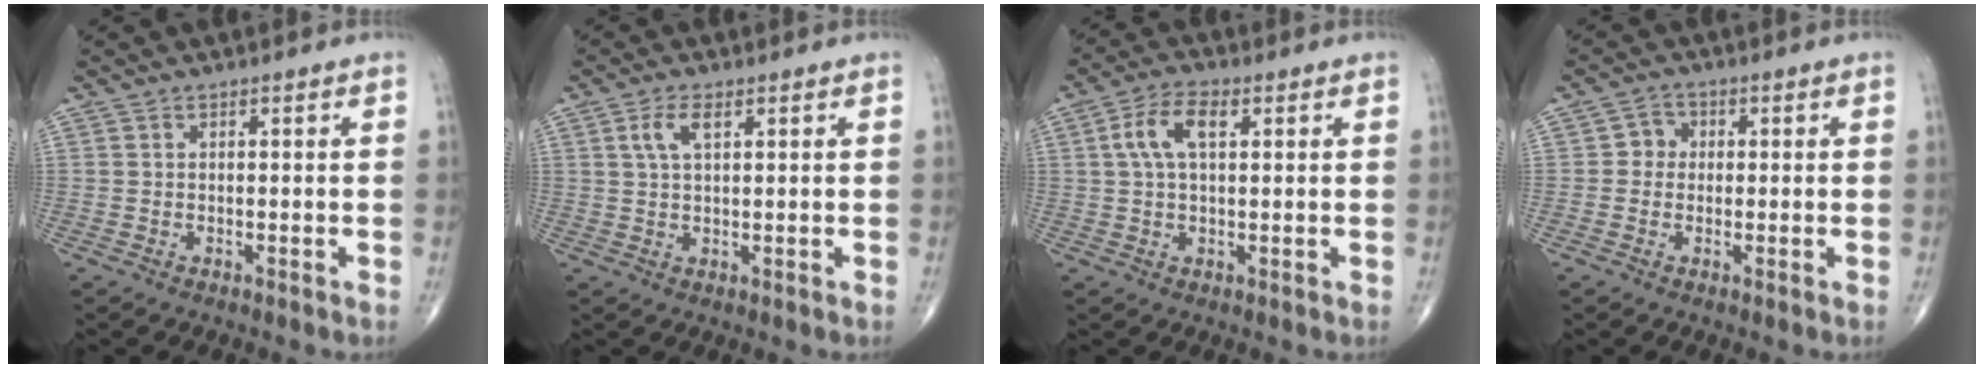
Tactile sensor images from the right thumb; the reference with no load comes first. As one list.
[{"total": 4.0, "force": [1.6, 1.7, 3.2], "torque": [-0.066, 0.005, 0.034]}, {"total": 6.9, "force": [1.9, 3.3, 5.7], "torque": [-0.119, 0.015, 0.034]}, {"total": 3.0, "force": [0.0, 2.8, 1.1], "torque": [0.004, 0.009, -0.008]}]